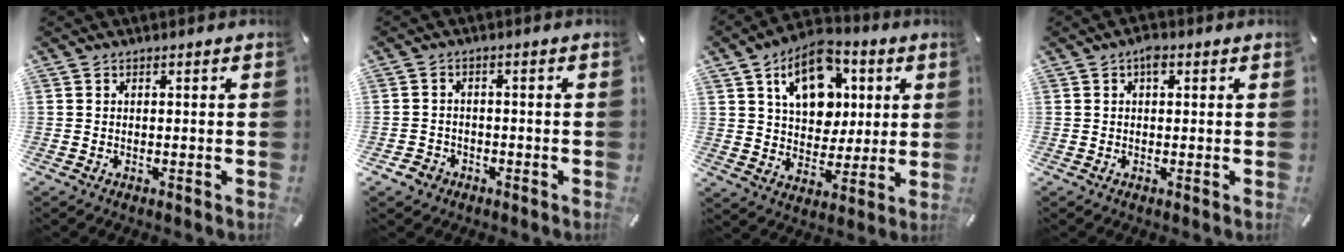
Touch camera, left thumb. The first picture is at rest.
{"total": 3.1, "force": [-2.0, 2.4, 0.3], "torque": [-0.004, 0.012, -0.041]}
{"total": 14.9, "force": [6.0, 10.8, 8.4], "torque": [-0.125, -0.011, 0.110]}
{"total": 2.5, "force": [0.8, 1.4, 1.9], "torque": [-0.033, 0.004, 0.011]}